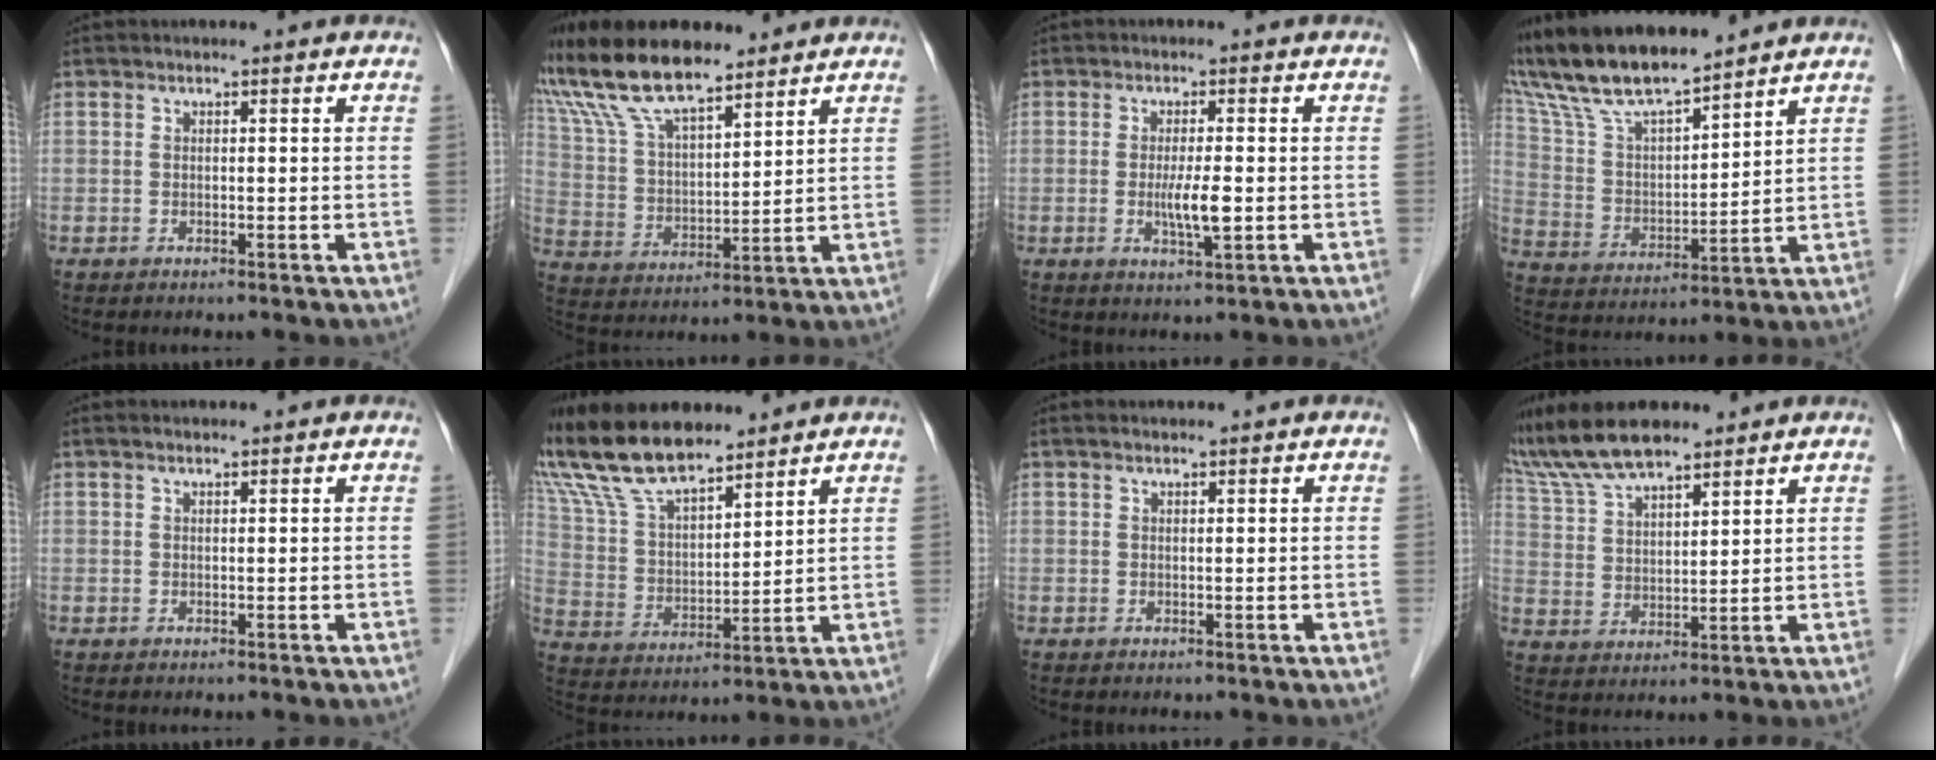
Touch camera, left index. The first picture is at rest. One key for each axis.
{"total": 14.7, "fx": 12.2, "fy": 3.4, "fz": 7.4, "tx": -0.162, "ty": 0.022, "tz": 0.237}
{"total": 3.9, "fx": -0.6, "fy": 0.3, "fz": 3.8, "tx": -0.072, "ty": -0.011, "tz": -0.009}
{"total": 14.1, "fx": 12.7, "fy": 1.4, "fz": 6.0, "tx": -0.127, "ty": 0.006, "tz": 0.248}
{"total": 1.0, "fx": 0.8, "fy": 0.0, "fz": 0.5, "tx": -0.013, "ty": 0.011, "tz": 0.018}
{"total": 14.6, "fx": 12.3, "fy": 3.6, "fz": 7.1, "tx": -0.156, "ty": 0.020, "tz": 0.243}
{"total": 1.3, "fx": 1.1, "fy": 0.1, "fz": 0.7, "tx": -0.014, "ty": 0.014, "tz": 0.022}
{"total": 13.8, "fx": 11.9, "fy": 3.6, "fz": 6.1, "tx": -0.137, "ty": 0.027, "tz": 0.233}